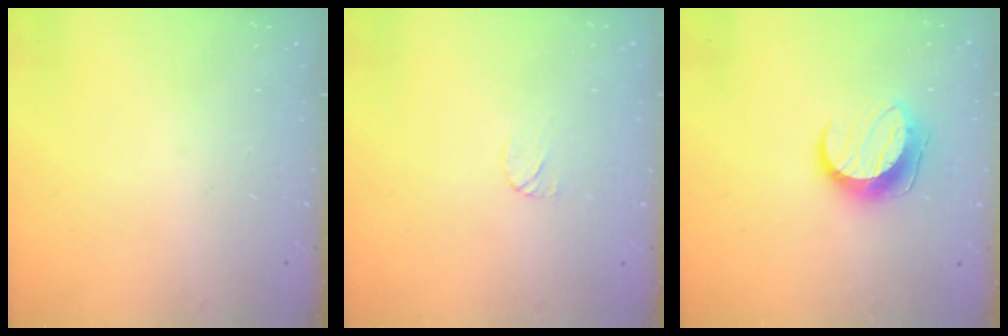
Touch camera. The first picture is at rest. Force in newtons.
{"total": 4.2, "press": 4.1, "slide": 0.3}
{"total": 10.4, "press": 10.4, "slide": 0.2}